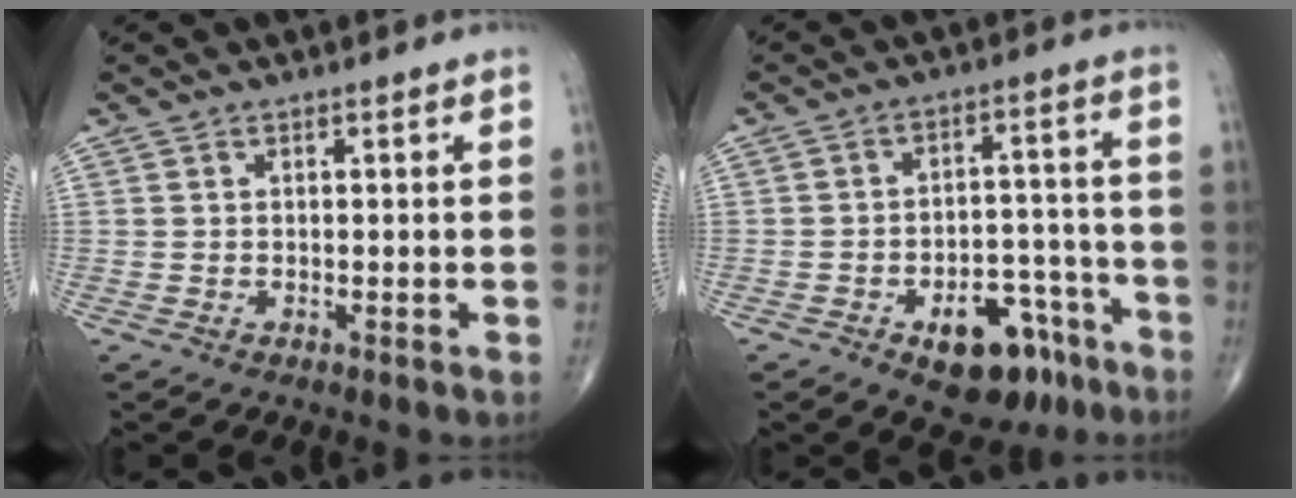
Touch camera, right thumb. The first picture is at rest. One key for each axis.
{"total": 12.7, "fx": -7.4, "fy": 6.9, "fz": 7.7, "tx": -0.069, "ty": 0.058, "tz": -0.099}